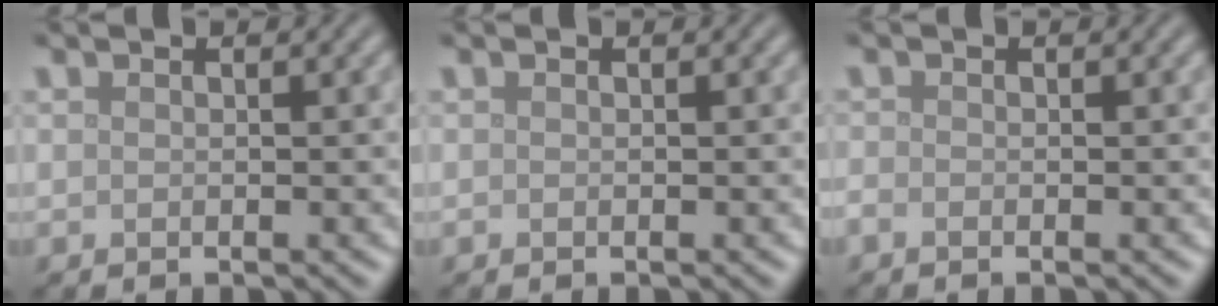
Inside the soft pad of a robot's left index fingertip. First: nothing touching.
{"total": 0.0}
{"total": 0.7, "force": [-0.5, 0.3, 0.4], "torque": [-0.009, -0.004, -0.011]}